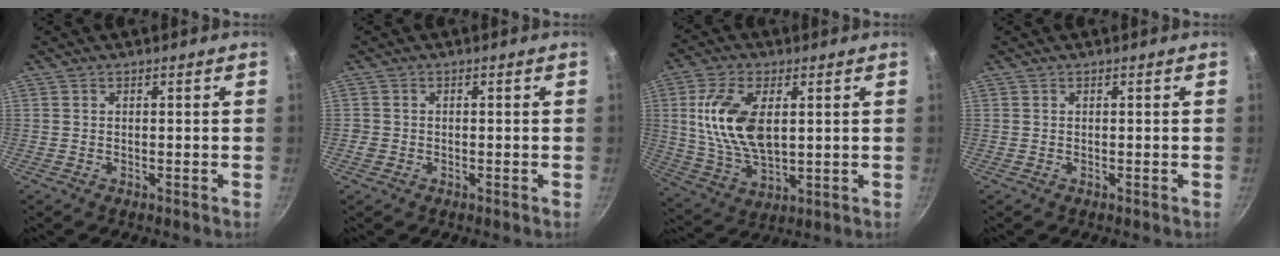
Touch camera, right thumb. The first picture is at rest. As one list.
[{"total": 1.4, "force": [-0.4, 1.3, 0.4], "torque": [-0.007, 0.002, -0.008]}, {"total": 14.2, "force": [2.8, 7.5, 11.7], "torque": [-0.219, -0.012, 0.060]}, {"total": 0.0}]